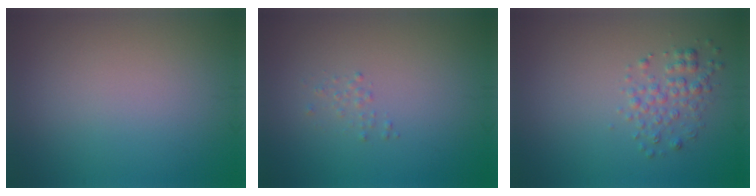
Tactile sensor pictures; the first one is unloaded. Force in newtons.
{"total": 0.6, "press": 0.6, "slide": 0.1}
{"total": 2.0, "press": 2.0, "slide": 0.1}